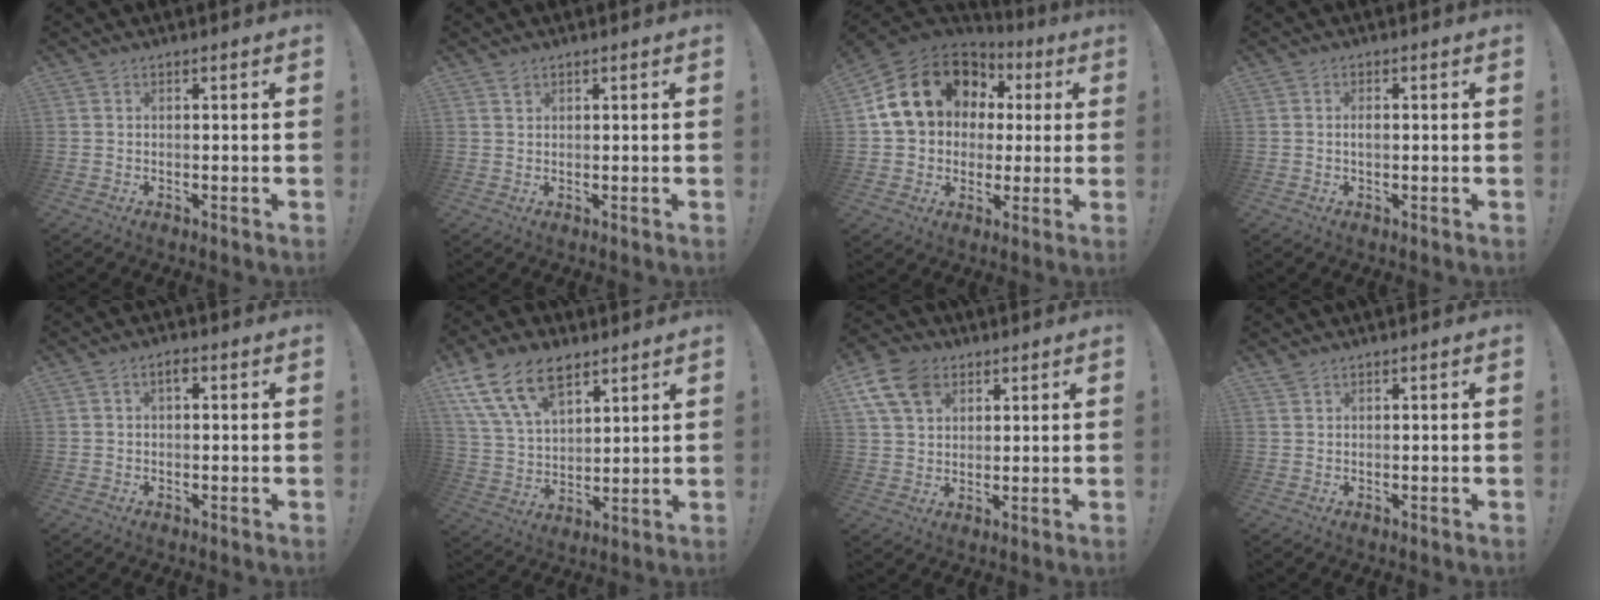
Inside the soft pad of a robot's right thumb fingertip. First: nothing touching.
{"total": 1.2, "force": [1.0, 0.6, 0.4], "torque": [0.000, -0.004, 0.018]}
{"total": 20.0, "force": [6.4, 15.6, 10.7], "torque": [-0.172, -0.015, 0.143]}
{"total": 1.2, "force": [-0.1, 0.5, 1.1], "torque": [-0.014, -0.001, -0.004]}
{"total": 2.1, "force": [0.4, 1.3, 1.6], "torque": [-0.025, 0.005, 0.005]}
{"total": 17.1, "force": [10.1, 10.0, 9.5], "torque": [-0.175, -0.045, 0.191]}
{"total": 11.5, "force": [5.6, 8.0, 6.1], "torque": [-0.106, -0.020, 0.111]}
{"total": 1.0, "force": [0.9, 0.3, 0.4], "torque": [-0.014, 0.001, 0.018]}